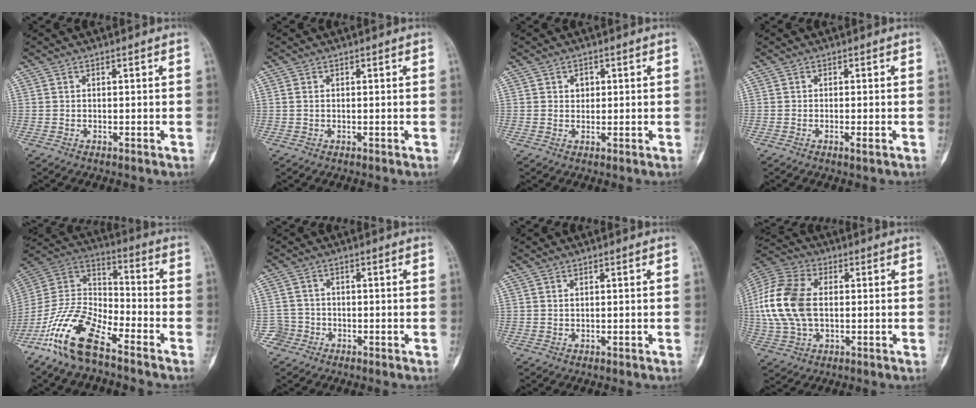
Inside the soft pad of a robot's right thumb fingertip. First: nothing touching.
{"total": 0.8, "force": [0.2, 0.5, 0.6], "torque": [-0.017, 0.003, 0.006]}
{"total": 2.0, "force": [0.6, 1.7, 1.0], "torque": [-0.002, -0.001, 0.008]}
{"total": 1.2, "force": [-0.5, 0.2, 1.1], "torque": [-0.019, -0.002, -0.009]}
{"total": 16.2, "force": [-10.8, 5.9, 10.6], "torque": [-0.212, 0.064, -0.213]}
{"total": 2.9, "force": [-1.4, 2.5, -0.5], "torque": [0.022, 0.013, -0.030]}
{"total": 0.6, "force": [0.4, 0.3, 0.3], "torque": [-0.005, 0.000, 0.008]}
{"total": 15.8, "force": [0.8, 9.9, 12.3], "torque": [-0.266, 0.017, 0.015]}